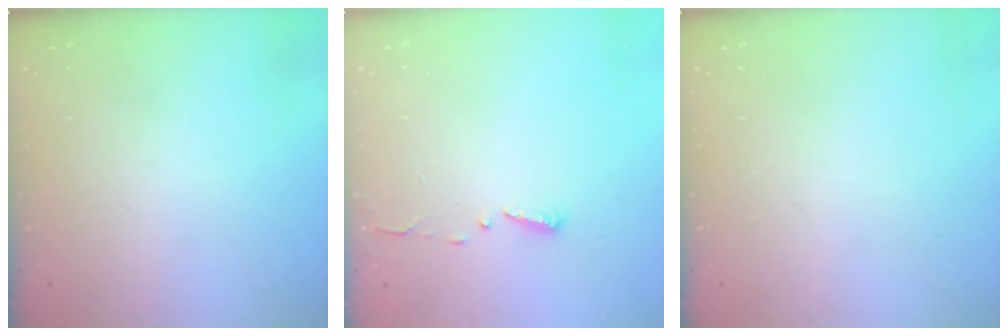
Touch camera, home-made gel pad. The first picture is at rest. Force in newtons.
{"total": 3.0, "press": 2.9, "slide": 0.3}
{"total": 0.0}